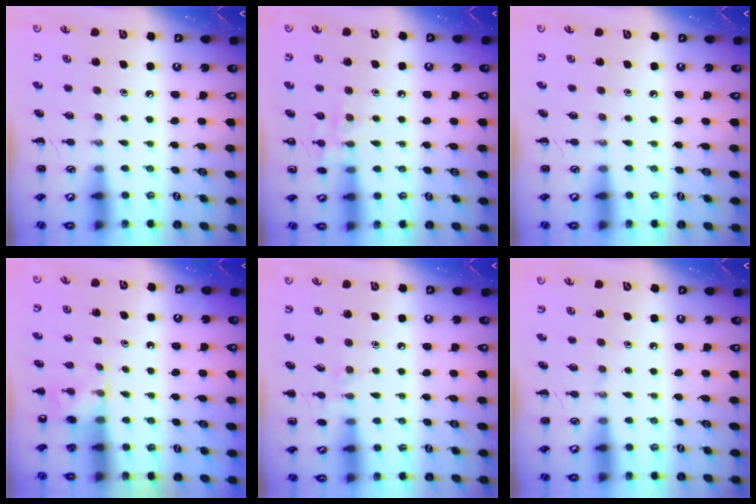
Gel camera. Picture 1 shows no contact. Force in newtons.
{"total": 7.7, "press": 7.6, "slide": 1.3}
{"total": 0.0}
{"total": 3.7, "press": 3.5, "slide": 1.1}
{"total": 5.6, "press": 5.4, "slide": 1.6}
{"total": 0.0}